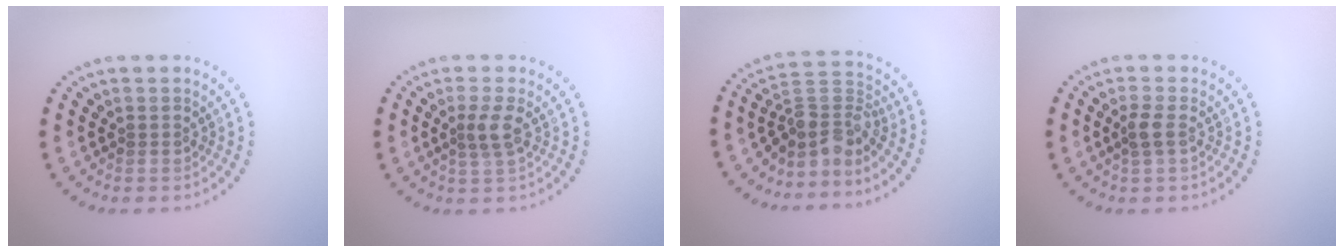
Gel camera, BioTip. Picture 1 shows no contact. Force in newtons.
{"total": 2.1, "press": 1.7, "slide": 1.1}
{"total": 3.6, "press": 2.4, "slide": 2.7}
{"total": 1.3, "press": 1.3, "slide": 0.5}